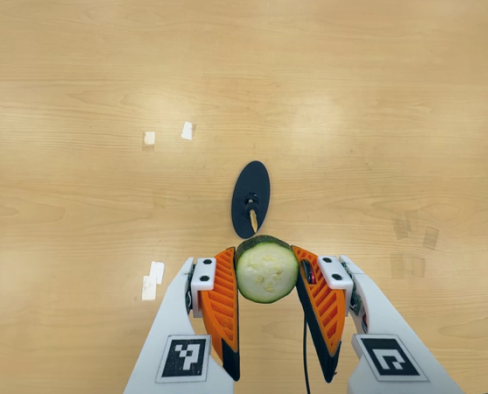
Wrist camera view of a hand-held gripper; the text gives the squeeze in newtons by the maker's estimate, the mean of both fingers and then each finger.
{"total": 12.3, "left": 13.5, "right": 11.0}